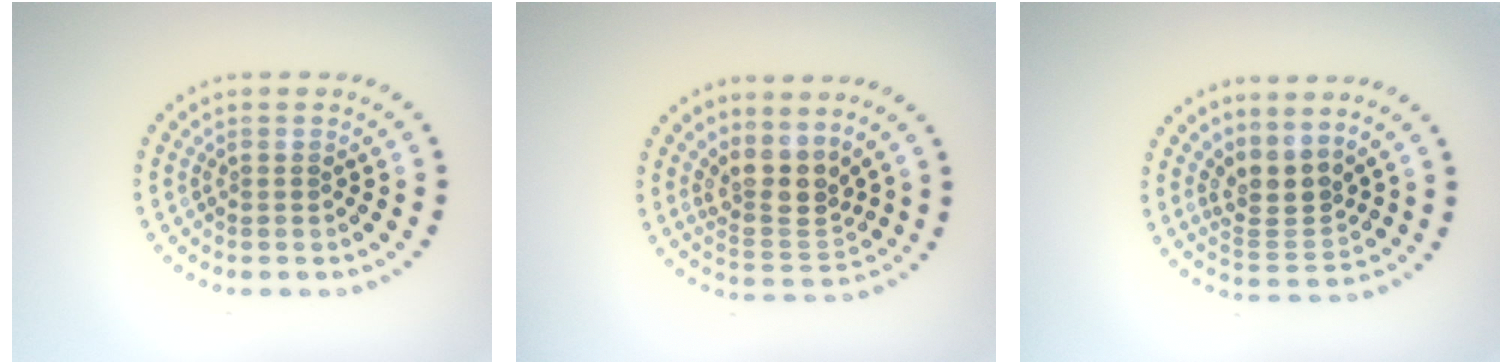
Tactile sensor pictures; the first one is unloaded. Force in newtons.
{"total": 3.7, "press": 2.8, "slide": 2.4}
{"total": 3.2, "press": 2.4, "slide": 2.0}